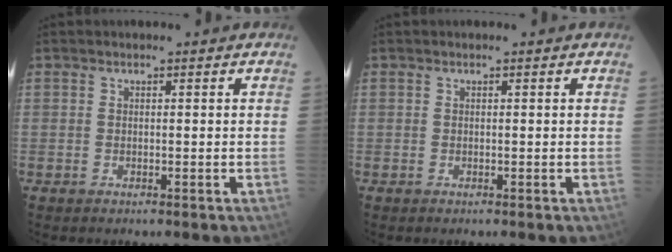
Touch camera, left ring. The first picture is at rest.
{"total": 0.0}